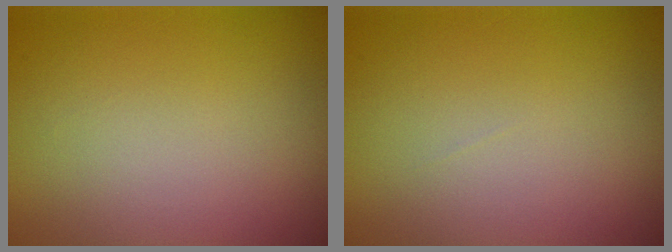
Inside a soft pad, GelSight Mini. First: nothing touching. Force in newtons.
{"total": 0.0}